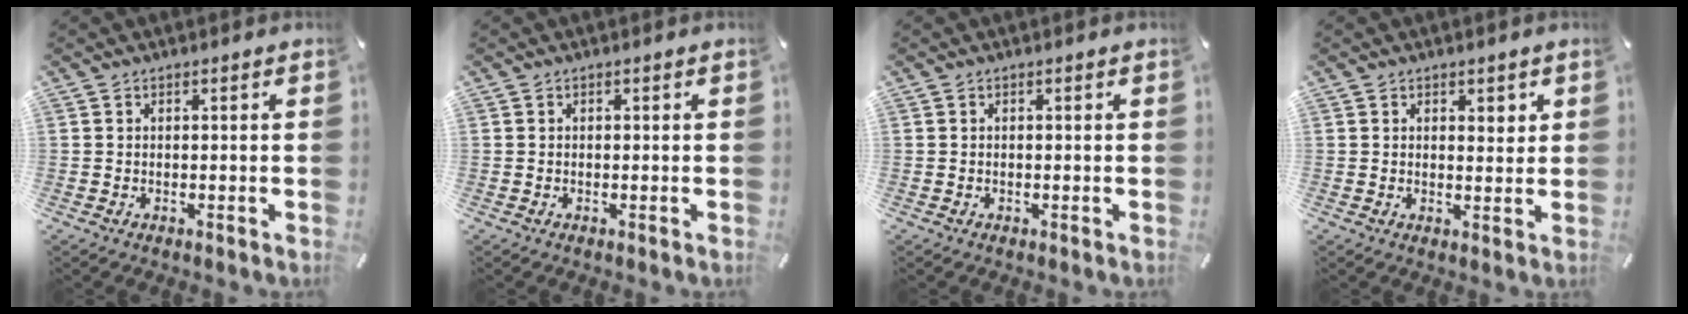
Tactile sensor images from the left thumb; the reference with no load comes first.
{"total": 0.0}
{"total": 0.0}
{"total": 2.1, "force": [1.5, 1.3, 0.6], "torque": [0.004, -0.007, 0.024]}